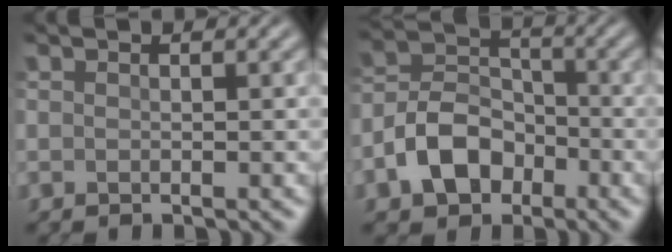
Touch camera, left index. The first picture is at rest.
{"total": 5.8, "force": [-2.7, 4.0, 3.1], "torque": [-0.052, 0.003, -0.058]}